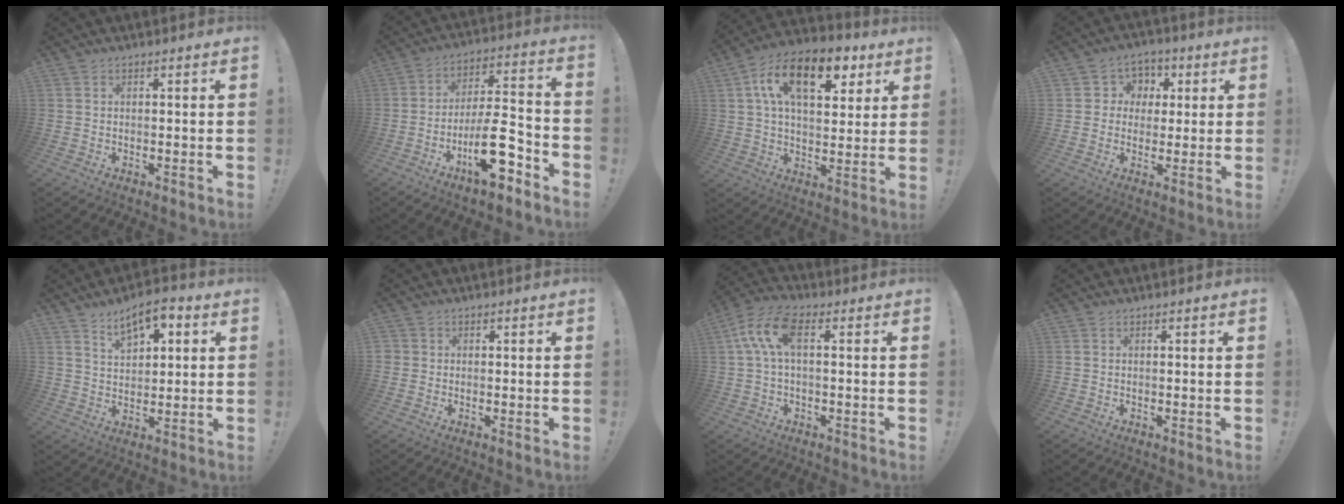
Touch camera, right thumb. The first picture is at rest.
{"total": 17.1, "force": [-8.3, 5.9, 13.7], "torque": [-0.219, 0.059, -0.128]}
{"total": 17.6, "force": [7.3, 9.3, 12.9], "torque": [-0.207, -0.014, 0.125]}
{"total": 6.3, "force": [-0.1, 6.1, 1.3], "torque": [-0.021, 0.009, 0.001]}
{"total": 8.8, "force": [5.3, 4.6, 5.3], "torque": [-0.083, -0.019, 0.095]}
{"total": 1.4, "force": [0.1, 1.4, 0.4], "torque": [-0.007, 0.003, 0.003]}
{"total": 10.5, "force": [2.0, 4.8, 9.1], "torque": [-0.194, 0.003, 0.038]}
{"total": 0.0}